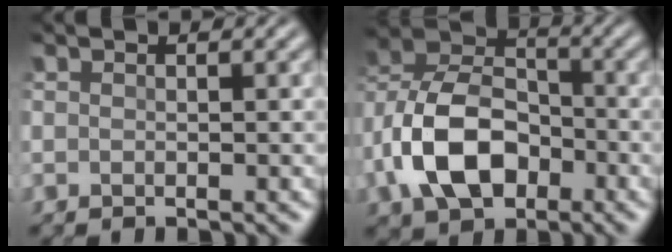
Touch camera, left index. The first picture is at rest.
{"total": 9.4, "force": [-3.2, 5.9, 6.5], "torque": [-0.135, 0.013, -0.068]}